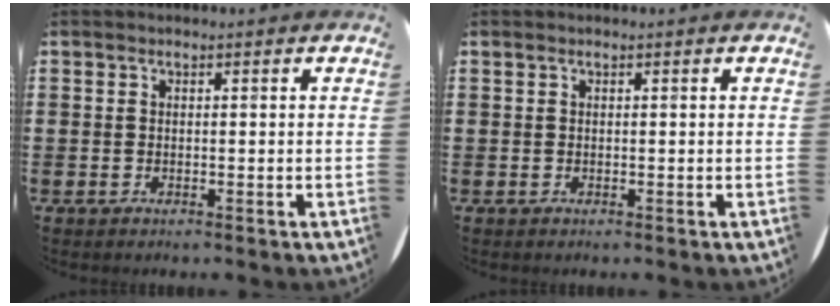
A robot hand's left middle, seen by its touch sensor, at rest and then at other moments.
{"total": 0.0}